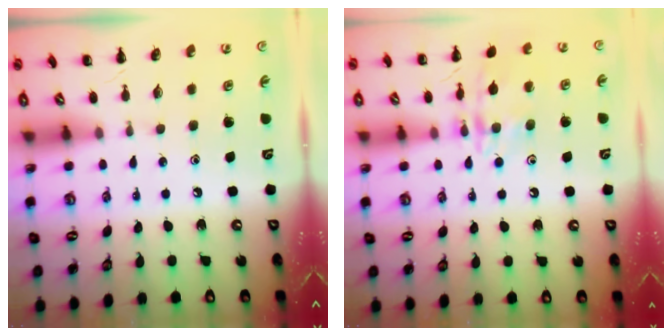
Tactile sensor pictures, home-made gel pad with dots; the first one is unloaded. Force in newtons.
{"total": 14.5, "press": 14.5, "slide": 0.8}